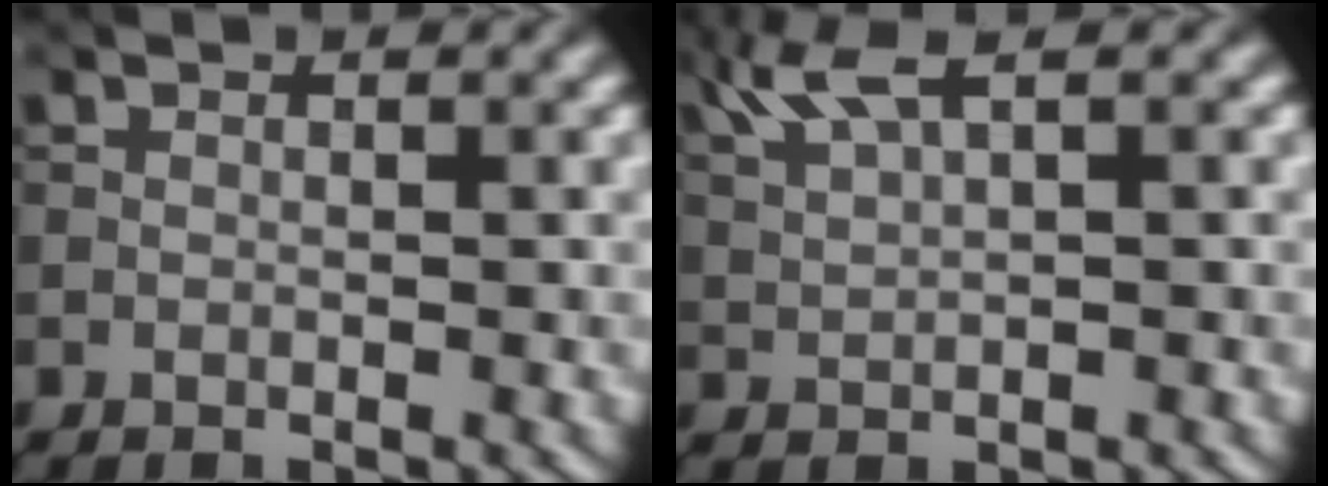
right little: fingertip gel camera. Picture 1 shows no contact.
{"total": 3.8, "force": [2.3, 0.8, 2.9], "torque": [-0.071, 0.013, 0.052]}